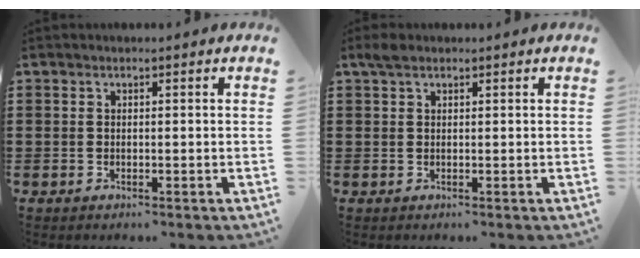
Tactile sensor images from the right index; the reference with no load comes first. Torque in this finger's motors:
{"motor_torque": [0.33, 0.29, 0.05, 0.04]}